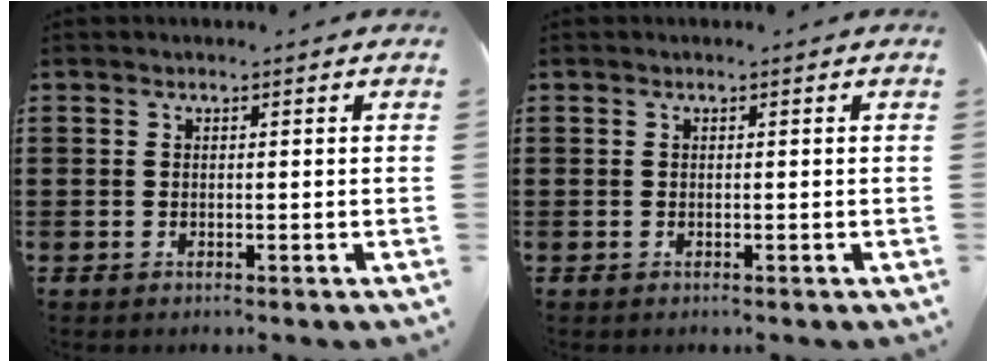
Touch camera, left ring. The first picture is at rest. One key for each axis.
{"total": 0.0}